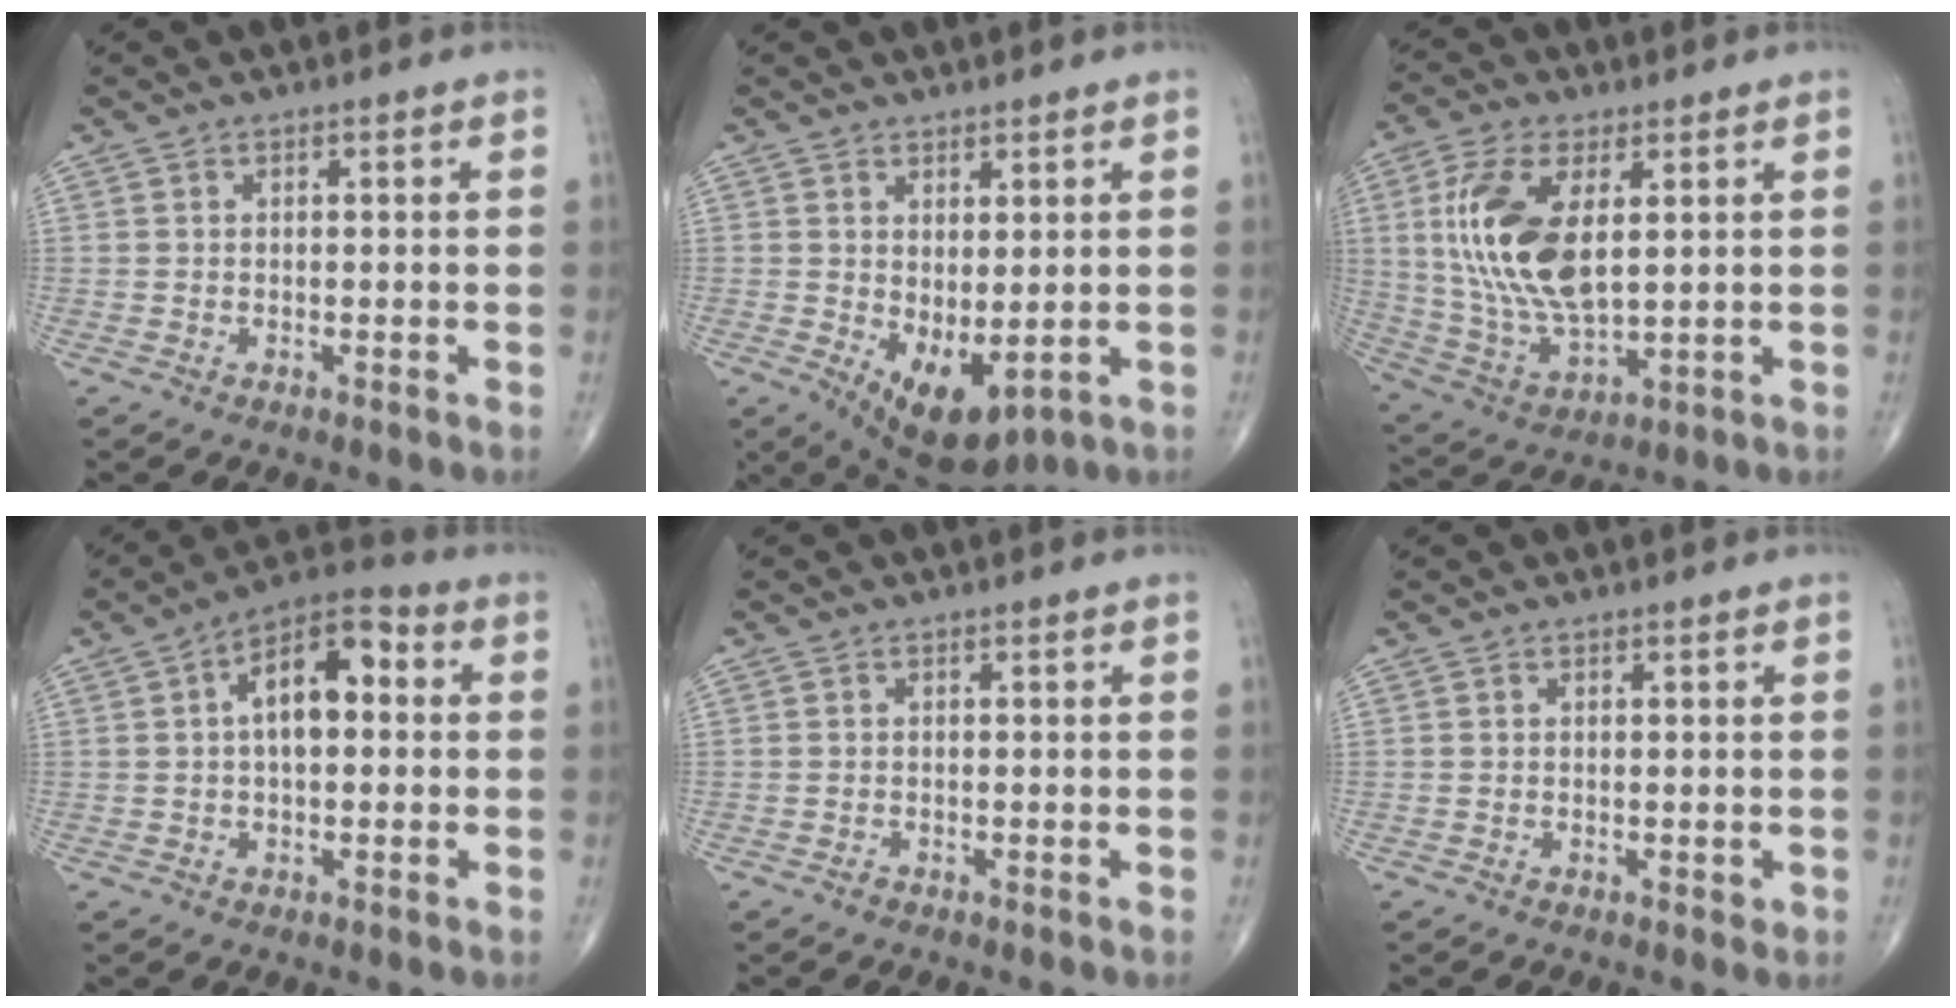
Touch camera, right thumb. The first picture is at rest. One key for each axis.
{"total": 8.4, "fx": -0.9, "fy": 4.1, "fz": 7.3, "tx": -0.107, "ty": -0.013, "tz": 0.008}
{"total": 16.9, "fx": 3.5, "fy": 8.0, "fz": 14.4, "tx": -0.297, "ty": -0.016, "tz": 0.077}
{"total": 11.4, "fx": 1.8, "fy": 5.8, "fz": 9.6, "tx": -0.146, "ty": 0.030, "tz": 0.016}
{"total": 0.6, "fx": -0.5, "fy": 0.4, "fz": 0.1, "tx": -0.002, "ty": 0.000, "tz": -0.012}
{"total": 0.6, "fx": 0.0, "fy": 0.4, "fz": 0.4, "tx": -0.004, "ty": -0.002, "tz": -0.001}